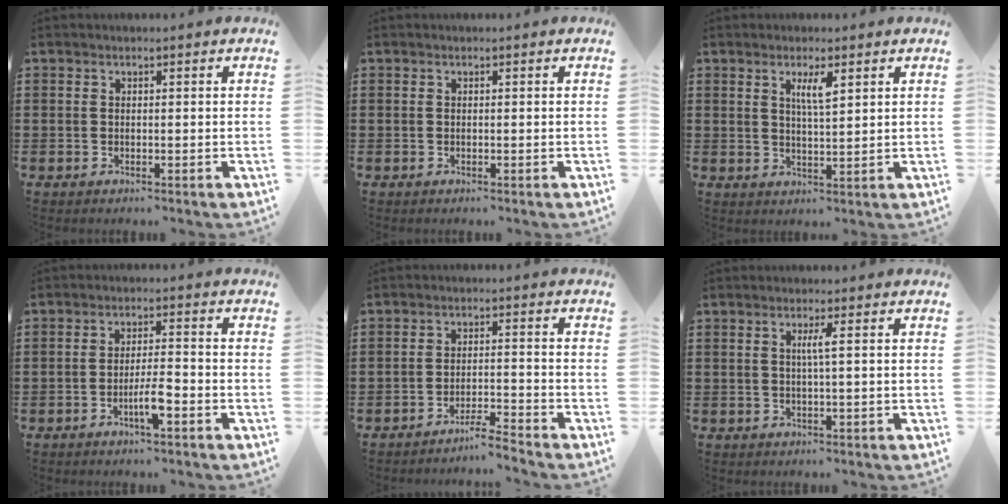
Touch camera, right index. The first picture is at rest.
{"total": 0.0}
{"total": 3.5, "force": [1.7, 0.7, 3.0], "torque": [-0.063, 0.004, 0.026]}
{"total": 4.7, "force": [-2.2, 0.8, 4.1], "torque": [-0.082, -0.002, -0.043]}
{"total": 3.8, "force": [-3.6, -0.5, 1.0], "torque": [-0.020, -0.003, -0.073]}
{"total": 2.1, "force": [0.4, -0.3, 2.1], "torque": [-0.040, -0.003, 0.002]}